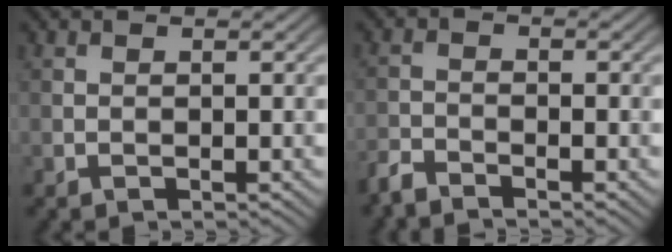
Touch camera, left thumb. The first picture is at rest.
{"total": 2.7, "force": [-2.5, 0.4, 0.9], "torque": [-0.023, -0.009, -0.061]}